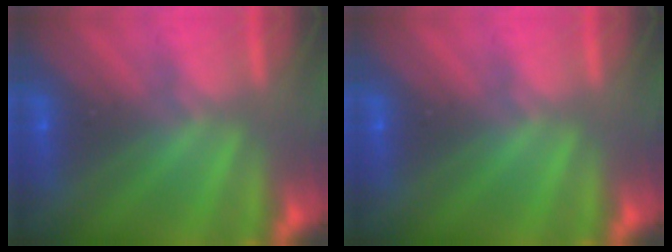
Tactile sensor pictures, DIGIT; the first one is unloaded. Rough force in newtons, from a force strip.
{"total": 0.0}